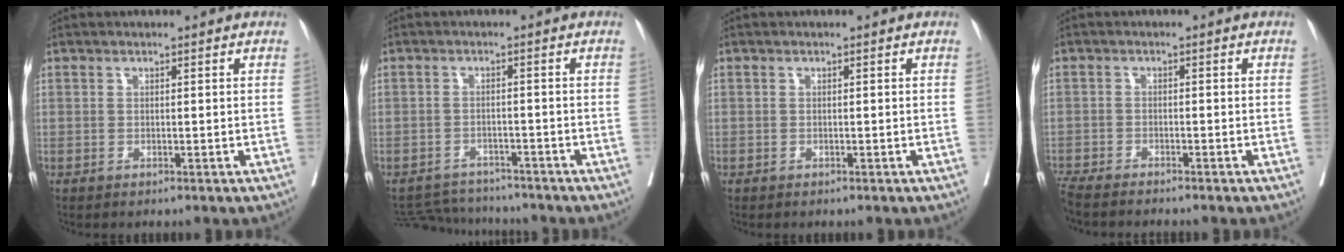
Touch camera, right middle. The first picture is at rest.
{"total": 6.7, "force": [-6.6, 1.2, 0.1], "torque": [-0.007, 0.006, -0.101]}
{"total": 0.6, "force": [-0.2, 0.6, -0.1], "torque": [0.005, 0.007, -0.006]}
{"total": 7.0, "force": [-6.3, 0.5, 3.0], "torque": [-0.041, -0.017, -0.105]}